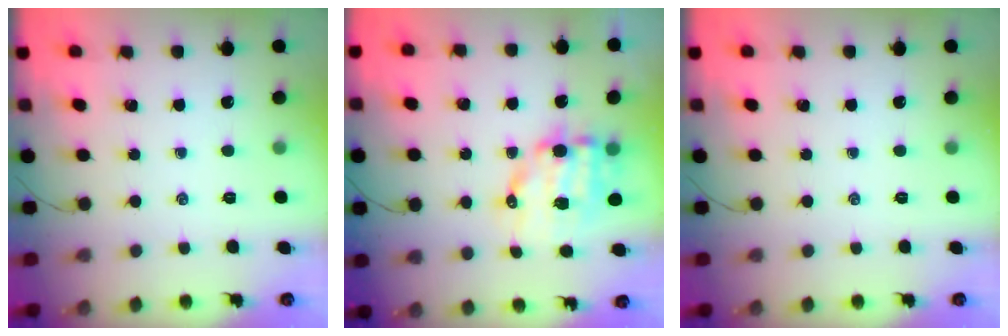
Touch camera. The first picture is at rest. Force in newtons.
{"total": 11.0, "press": 10.7, "slide": 2.2}
{"total": 0.0}